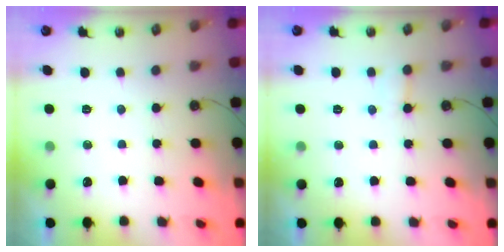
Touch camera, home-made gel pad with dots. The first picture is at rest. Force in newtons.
{"total": 6.1, "press": 6.1, "slide": 0.4}